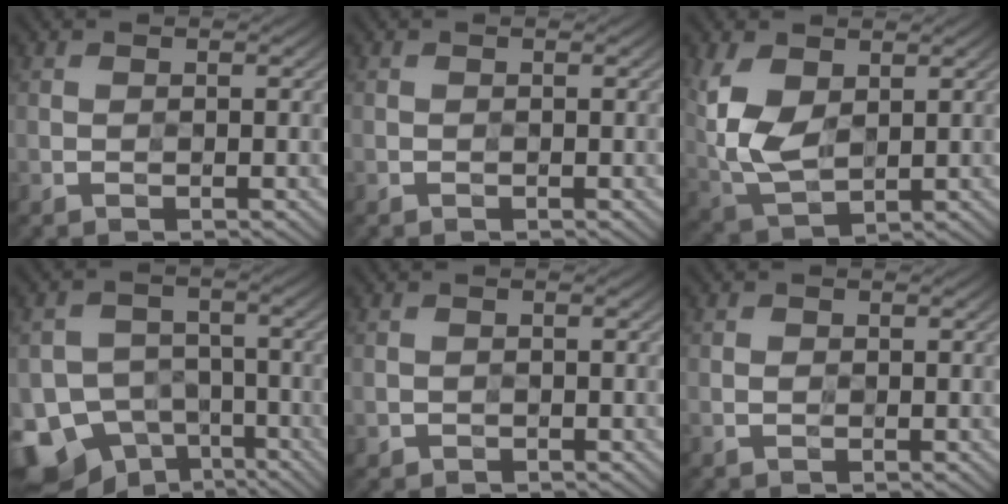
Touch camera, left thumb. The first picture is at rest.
{"total": 0.0}
{"total": 8.8, "force": [2.4, 5.5, 6.4], "torque": [-0.181, -0.001, 0.047]}
{"total": 12.2, "force": [-7.4, 8.6, 4.6], "torque": [-0.103, -0.031, -0.117]}
{"total": 0.8, "force": [-0.4, 0.7, 0.0], "torque": [0.002, -0.004, -0.008]}
{"total": 0.8, "force": [0.0, 0.6, 0.4], "torque": [-0.008, 0.000, 0.000]}